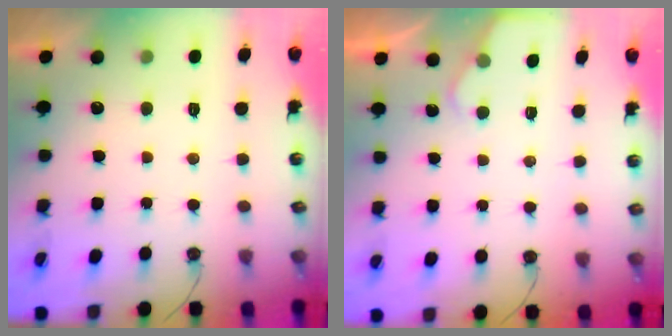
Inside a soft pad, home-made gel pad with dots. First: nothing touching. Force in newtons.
{"total": 3.2, "press": 3.1, "slide": 0.3}